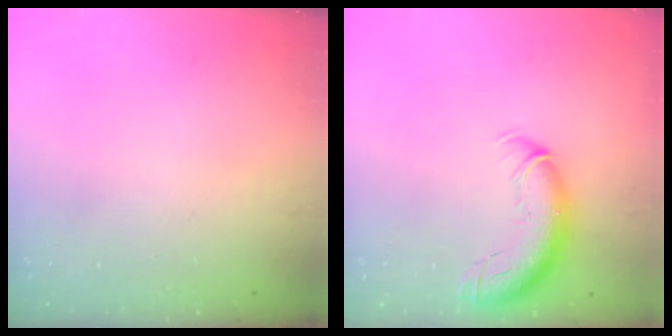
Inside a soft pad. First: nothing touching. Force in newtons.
{"total": 12.1, "press": 11.7, "slide": 3.1}